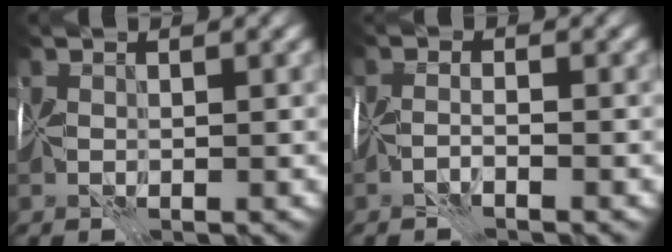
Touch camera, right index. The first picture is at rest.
{"total": 1.3, "force": [-1.1, 0.0, 0.8], "torque": [-0.017, -0.001, -0.028]}